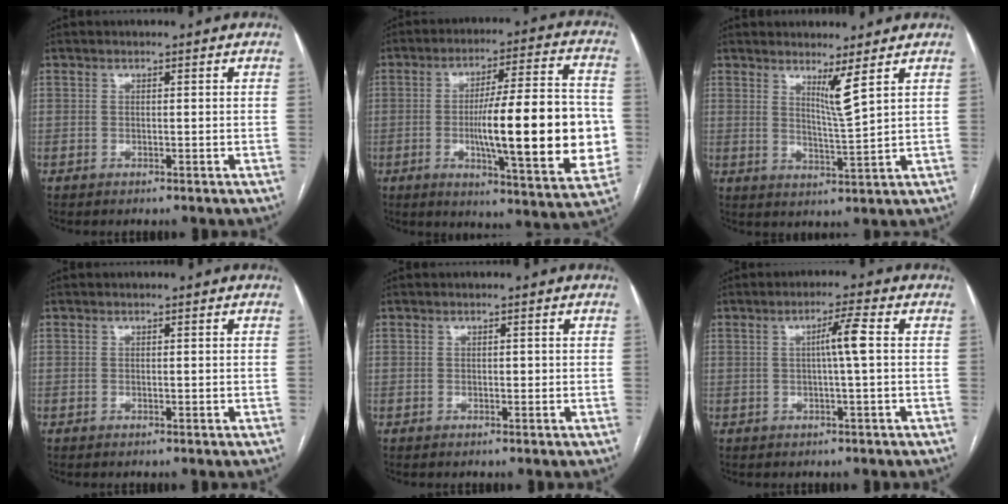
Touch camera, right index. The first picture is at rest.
{"total": 21.0, "force": [-2.3, 3.0, 20.7], "torque": [-0.278, 0.008, -0.026]}
{"total": 4.2, "force": [2.6, -0.9, 3.2], "torque": [-0.057, -0.025, 0.050]}
{"total": 0.0}
{"total": 0.6, "force": [0.0, 0.4, 0.4], "torque": [-0.005, 0.001, 0.000]}
{"total": 4.0, "force": [0.5, -0.6, 4.0], "torque": [-0.068, 0.005, 0.008]}